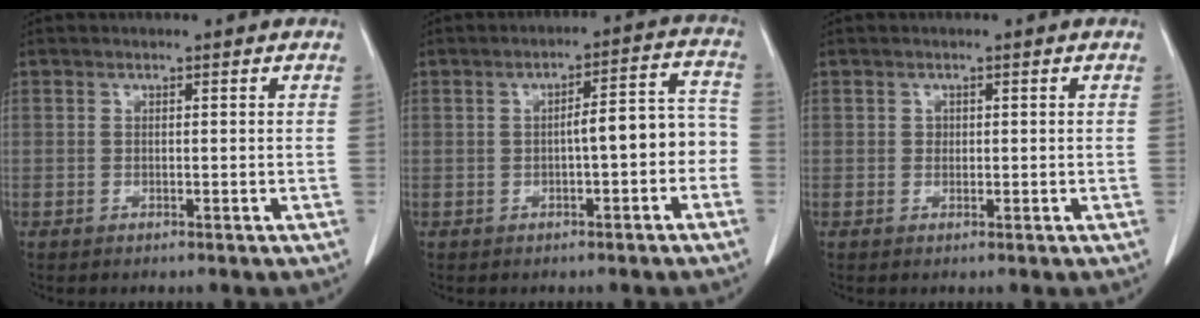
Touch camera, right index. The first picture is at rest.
{"total": 7.1, "force": [-1.7, 1.9, 6.6], "torque": [-0.083, 0.042, -0.024]}
{"total": 0.9, "force": [0.0, 0.8, 0.4], "torque": [-0.002, 0.002, -0.002]}